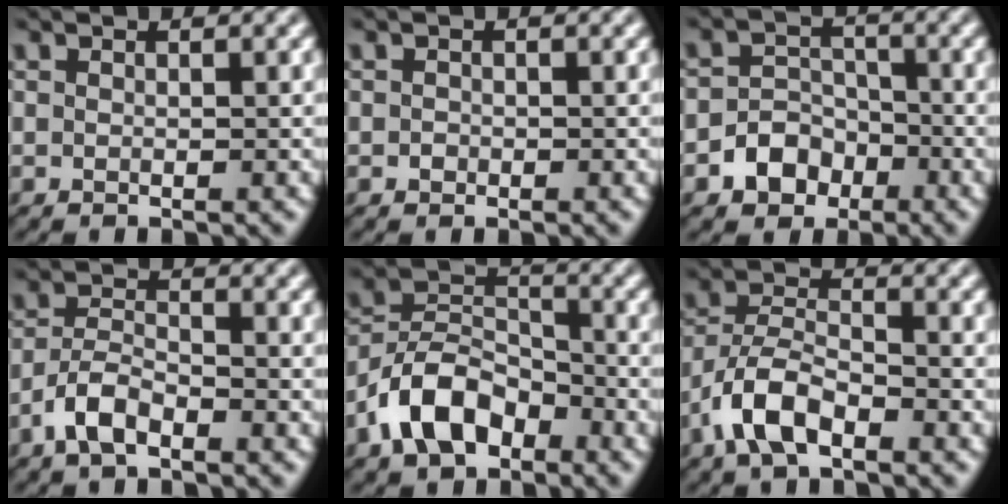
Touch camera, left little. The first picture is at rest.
{"total": 0.6, "force": [-0.3, 0.5, 0.1], "torque": [0.000, -0.002, -0.007]}
{"total": 3.6, "force": [-2.0, 2.8, 1.2], "torque": [-0.001, 0.006, -0.042]}
{"total": 3.3, "force": [-2.2, 1.2, 2.1], "torque": [-0.044, 0.005, -0.050]}
{"total": 6.7, "force": [-4.0, 3.9, 3.7], "torque": [-0.066, 0.006, -0.084]}
{"total": 5.2, "force": [-3.1, 2.3, 3.5], "torque": [-0.067, 0.006, -0.070]}